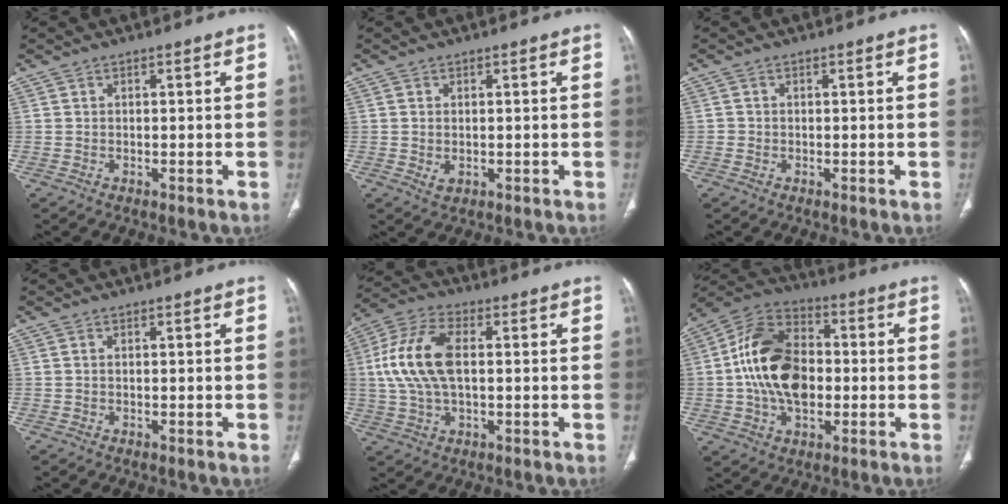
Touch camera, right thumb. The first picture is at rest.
{"total": 2.0, "force": [-0.2, 1.4, 1.4], "torque": [-0.028, -0.004, 0.002]}
{"total": 0.6, "force": [-0.2, 0.6, 0.1], "torque": [0.001, 0.004, -0.006]}
{"total": 0.0}
{"total": 13.6, "force": [1.2, 7.1, 11.6], "torque": [-0.250, 0.019, 0.019]}
{"total": 17.6, "force": [-0.7, 11.7, 13.1], "torque": [-0.218, 0.025, -0.017]}